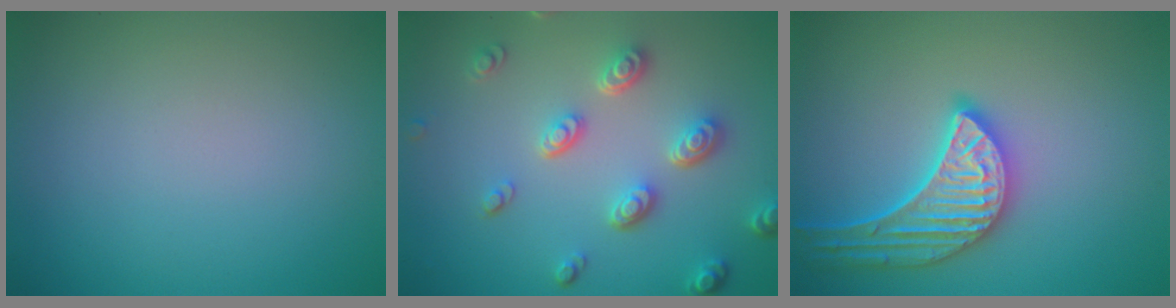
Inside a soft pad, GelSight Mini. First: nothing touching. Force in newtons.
{"total": 4.5, "press": 3.6, "slide": 2.8}
{"total": 4.9, "press": 4.5, "slide": 2.0}